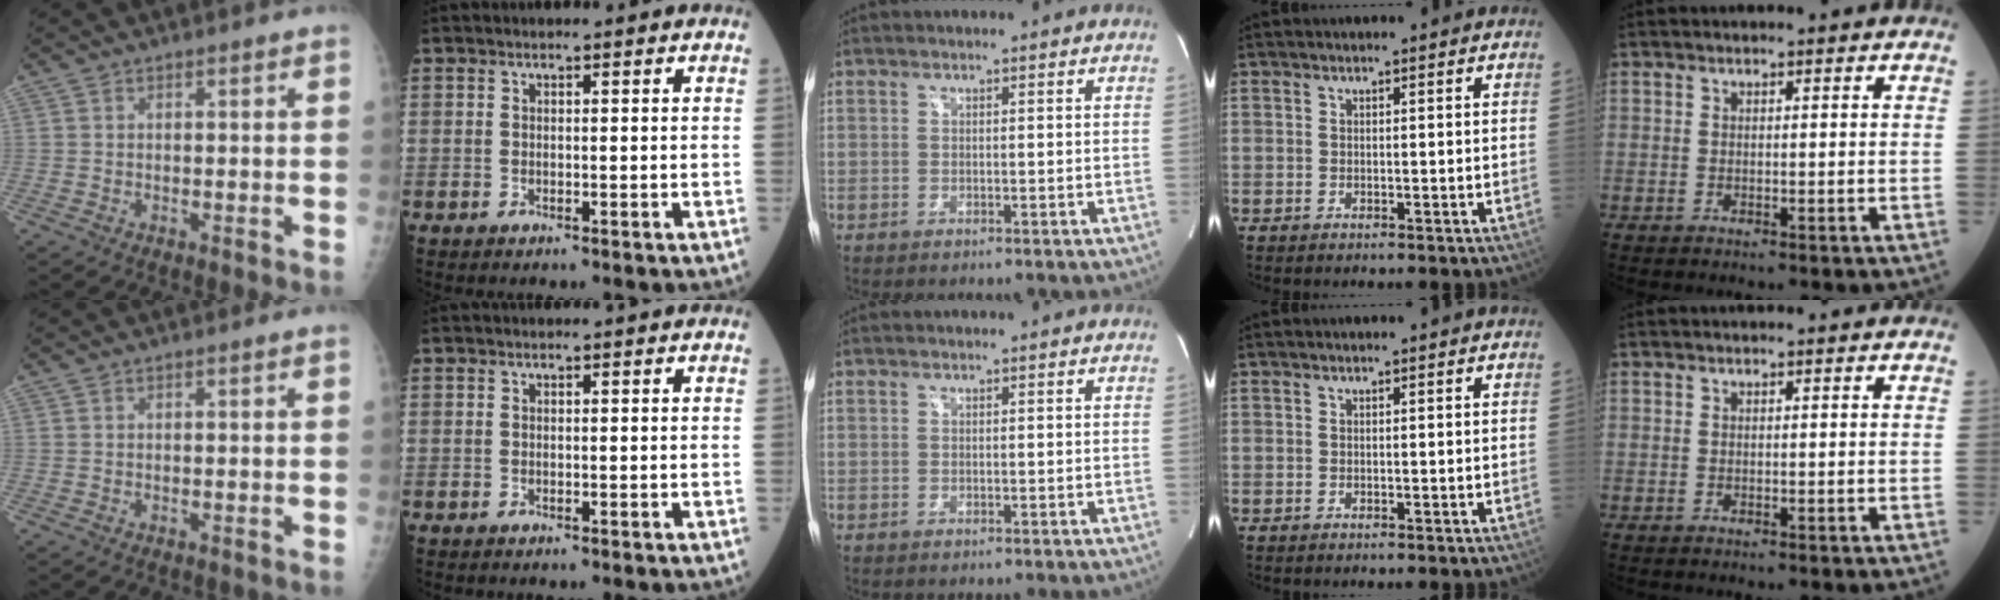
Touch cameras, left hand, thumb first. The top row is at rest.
{}